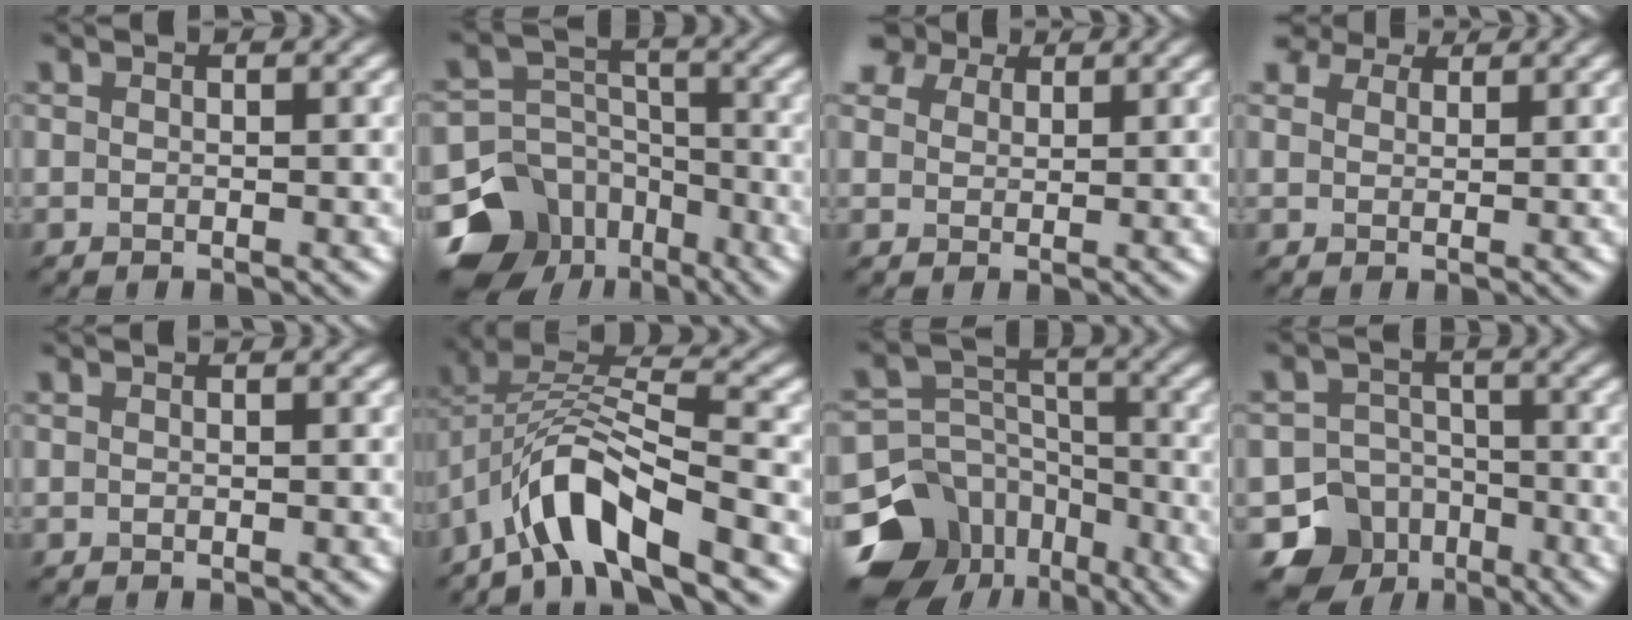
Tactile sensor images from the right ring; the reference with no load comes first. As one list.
[{"total": 12.5, "force": [-7.7, 9.2, 3.6], "torque": [-0.087, -0.015, -0.134]}, {"total": 5.7, "force": [4.1, 3.2, 2.3], "torque": [-0.065, 0.010, 0.070]}, {"total": 5.3, "force": [4.1, 2.7, 2.0], "torque": [-0.057, 0.006, 0.066]}, {"total": 0.0}, {"total": 8.2, "force": [-5.0, 2.5, 6.1], "torque": [-0.105, 0.012, -0.102]}, {"total": 14.0, "force": [-8.5, 10.3, 4.2], "torque": [-0.114, -0.016, -0.141]}, {"total": 8.7, "force": [-5.2, 6.8, 1.4], "torque": [-0.009, -0.016, -0.097]}]